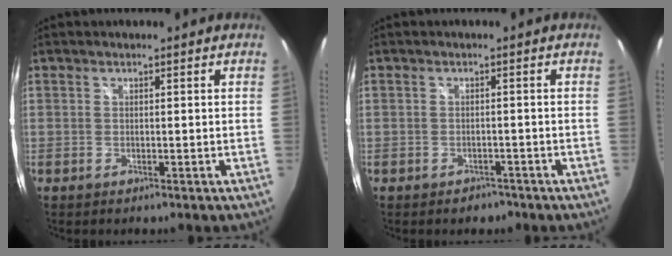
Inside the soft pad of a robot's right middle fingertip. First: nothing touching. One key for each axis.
{"total": 2.6, "fx": -2.0, "fy": 1.6, "fz": 0.4, "tx": -0.010, "ty": -0.001, "tz": -0.025}